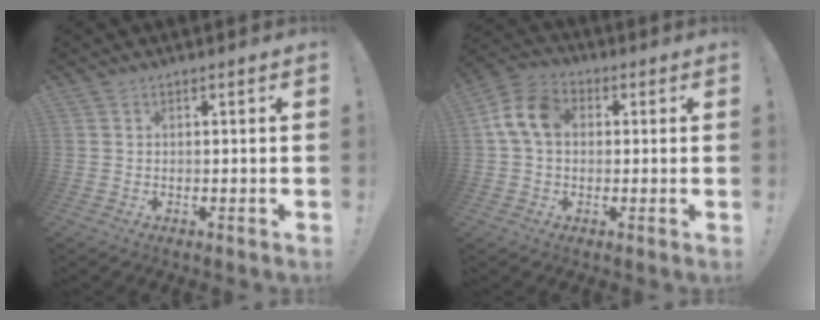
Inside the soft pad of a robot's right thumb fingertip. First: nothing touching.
{"total": 10.5, "force": [1.7, 7.5, 7.2], "torque": [-0.133, 0.016, 0.037]}